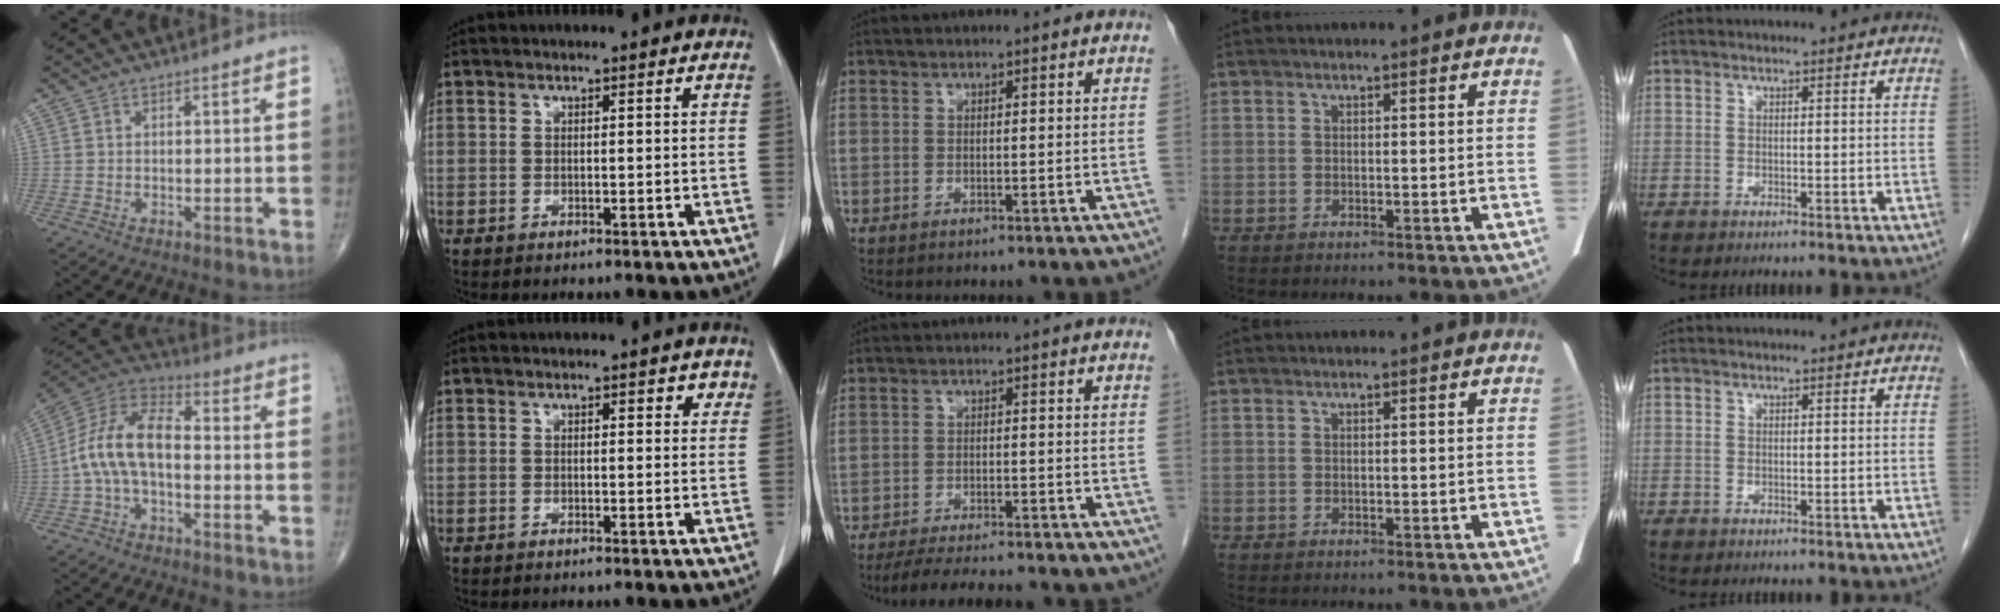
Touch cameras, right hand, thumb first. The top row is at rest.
{"thumb": {"total": 12.1, "force": [-1.6, 6.4, 10.1], "torque": [-0.194, 0.041, -0.040]}, "index": {"total": 1.7, "force": [0.9, 0.9, 1.1], "torque": [-0.002, 0.000, 0.006]}, "middle": {"total": 12.7, "force": [-11.2, 2.1, 5.7], "torque": [-0.082, -0.011, -0.152]}}